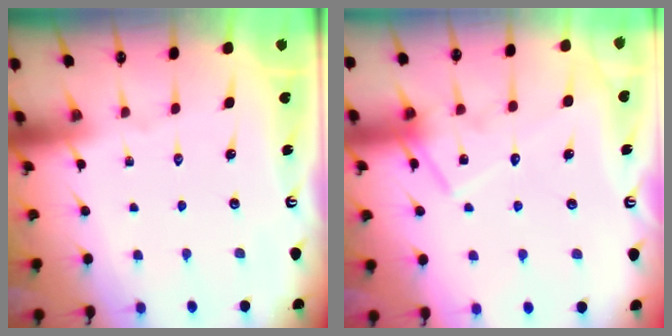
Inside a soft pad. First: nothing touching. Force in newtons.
{"total": 14.1, "press": 14.1, "slide": 1.0}